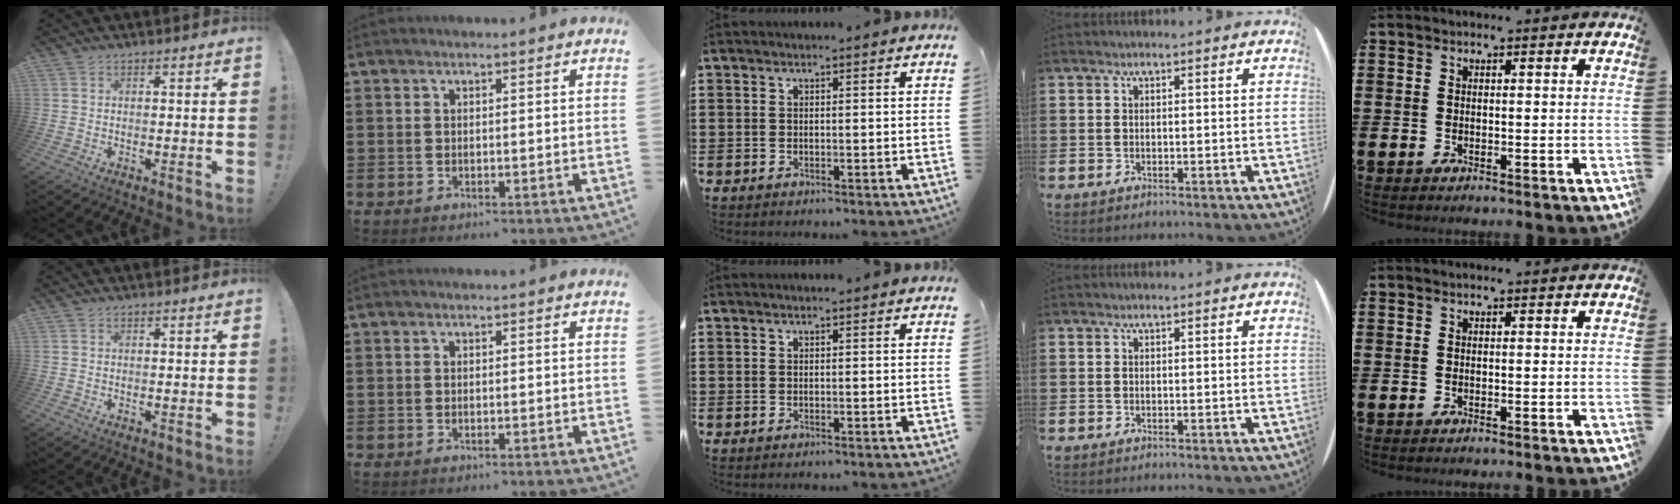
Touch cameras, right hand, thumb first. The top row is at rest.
{}